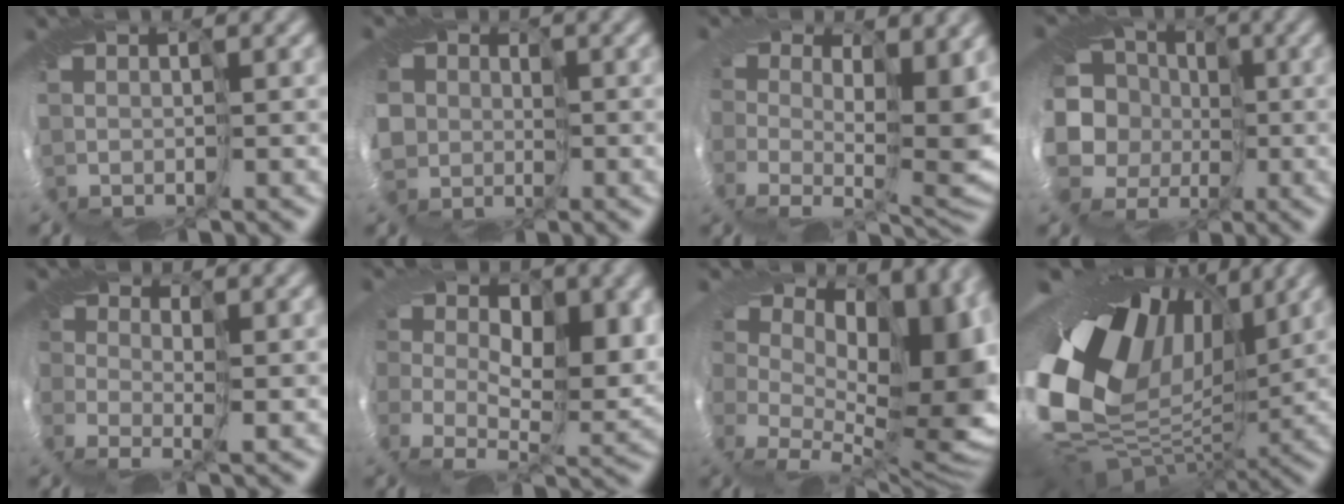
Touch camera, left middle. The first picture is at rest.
{"total": 4.3, "force": [-1.0, 3.9, 1.4], "torque": [-0.024, -0.007, -0.048]}
{"total": 5.0, "force": [1.2, 2.2, 4.4], "torque": [-0.048, -0.035, 0.018]}
{"total": 11.3, "force": [-3.9, 9.9, 3.7], "torque": [-0.091, -0.003, -0.099]}
{"total": 1.1, "force": [-0.9, -0.6, -0.4], "torque": [0.025, -0.021, -0.027]}
{"total": 6.2, "force": [0.3, 4.2, 4.5], "torque": [-0.054, -0.029, -0.003]}
{"total": 10.8, "force": [2.6, 7.0, 7.8], "torque": [-0.072, -0.024, 0.051]}
{"total": 16.7, "force": [2.1, 11.3, 12.1], "torque": [-0.215, -0.038, 0.046]}